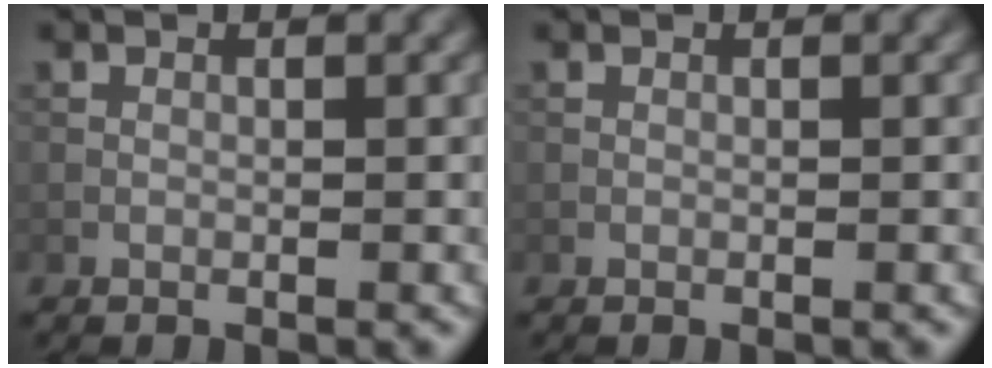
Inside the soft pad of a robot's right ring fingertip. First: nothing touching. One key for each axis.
{"total": 0.0}